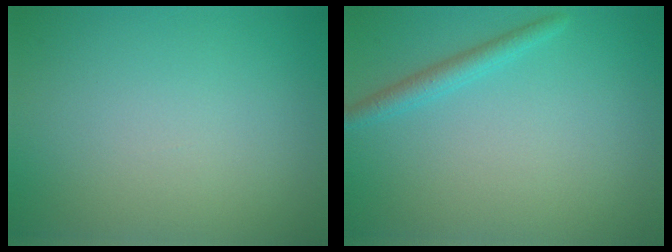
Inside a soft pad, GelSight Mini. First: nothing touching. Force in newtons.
{"total": 1.9, "press": 1.9, "slide": 0.2}